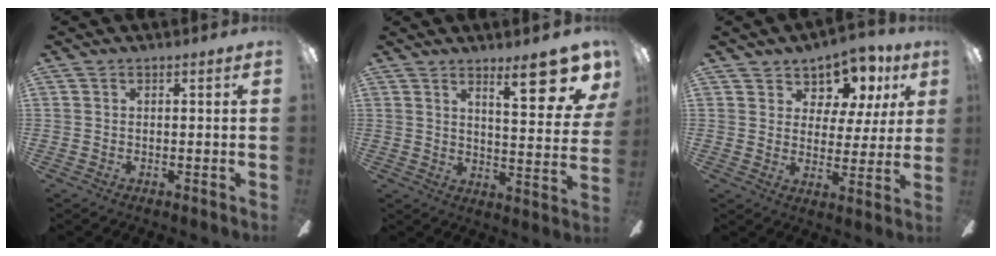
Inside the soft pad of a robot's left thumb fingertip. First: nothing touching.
{"total": 14.1, "force": [8.7, 3.5, 10.5], "torque": [-0.129, -0.056, 0.130]}
{"total": 9.2, "force": [6.6, 5.7, 3.0], "torque": [-0.057, -0.045, 0.125]}